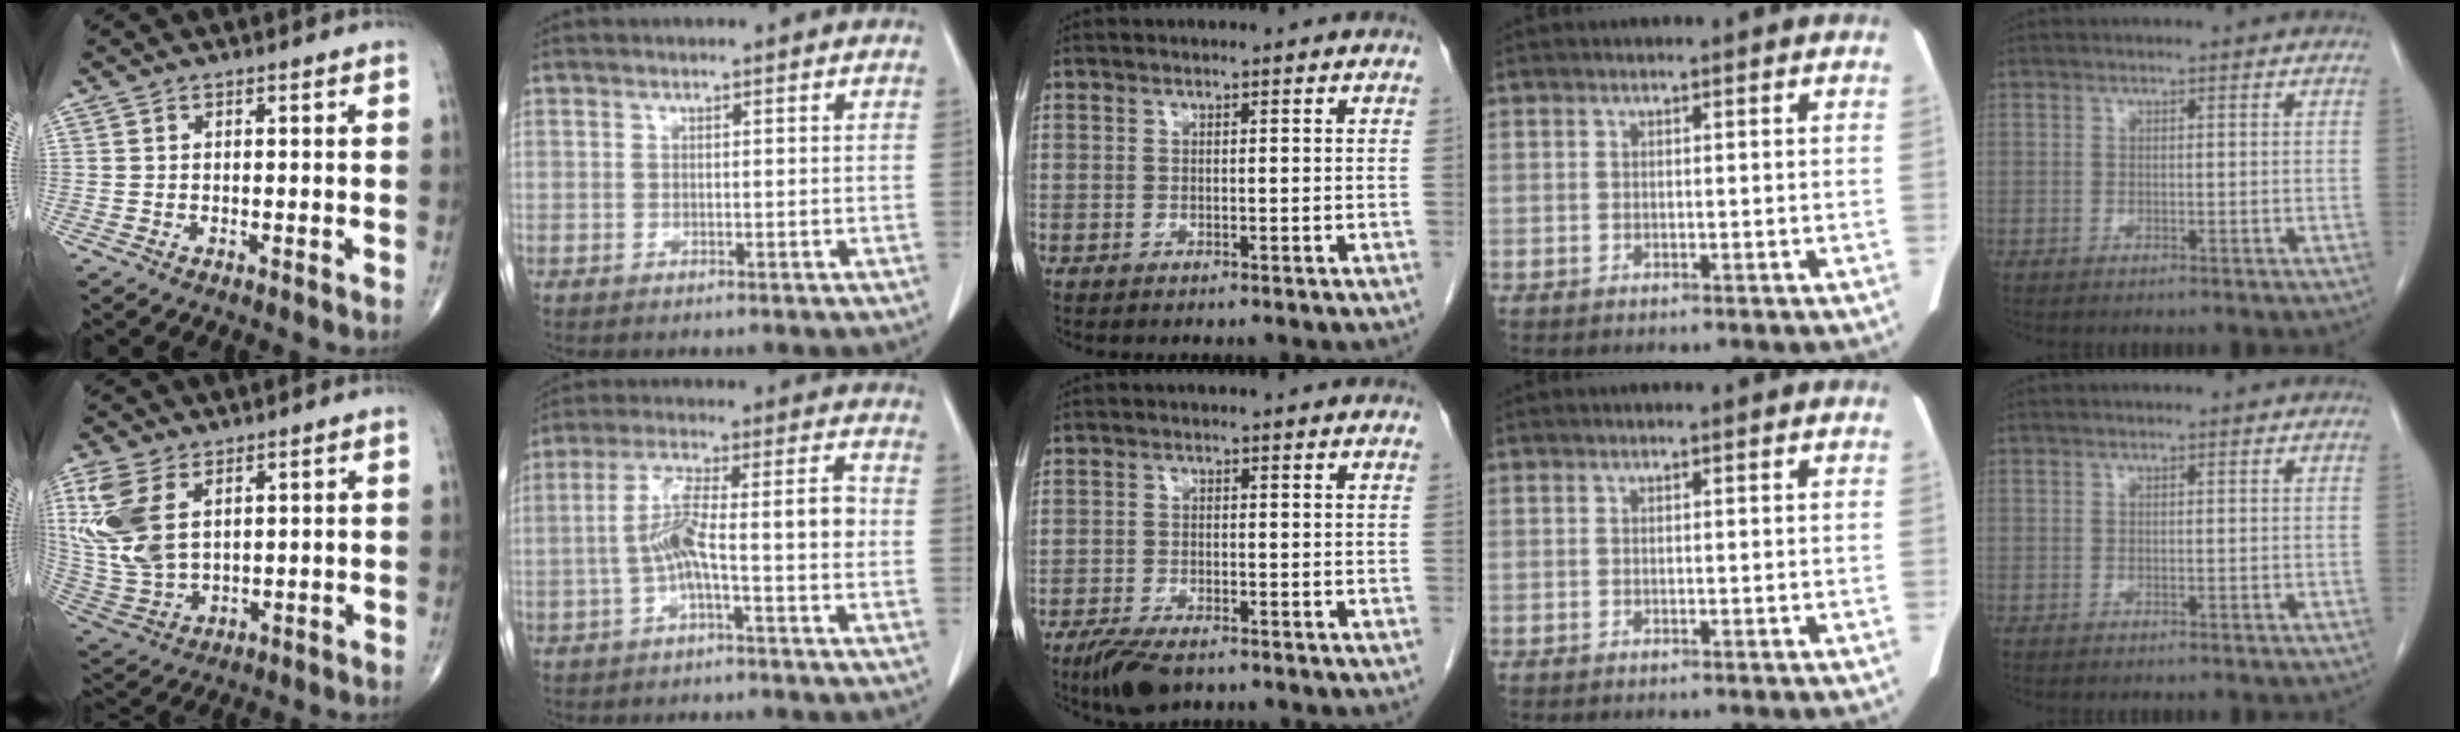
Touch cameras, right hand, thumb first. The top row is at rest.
{"thumb": {"total": 13.3, "force": [4.6, 7.8, 9.8], "torque": [-0.223, -0.012, 0.107]}, "index": {"total": 10.1, "force": [-1.6, 1.4, 9.8], "torque": [-0.173, 0.037, -0.028]}, "middle": {"total": 5.7, "force": [-4.3, 1.8, 3.3], "torque": [-0.059, -0.009, -0.073]}}